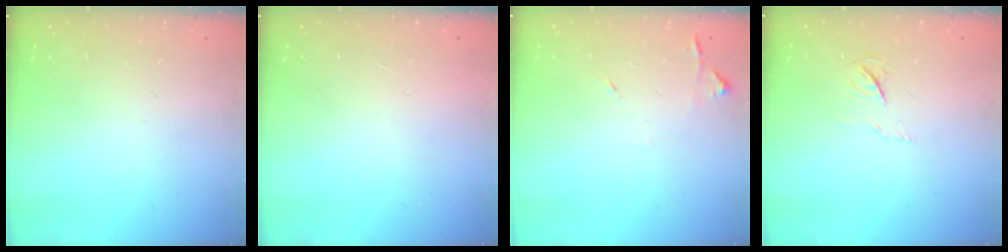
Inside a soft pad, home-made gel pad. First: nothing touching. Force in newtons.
{"total": 1.7, "press": 1.6, "slide": 0.1}
{"total": 6.7, "press": 6.7, "slide": 0.7}
{"total": 3.8, "press": 3.8, "slide": 0.5}